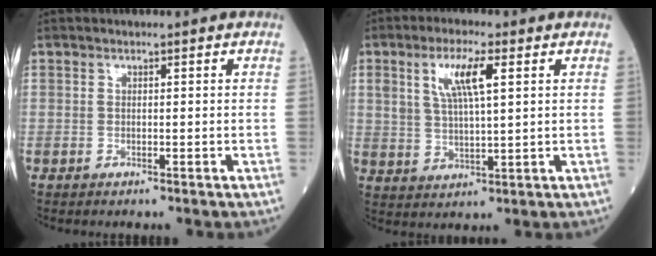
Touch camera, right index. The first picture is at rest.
{"total": 7.4, "force": [2.9, 1.6, 6.6], "torque": [-0.133, 0.009, 0.057]}